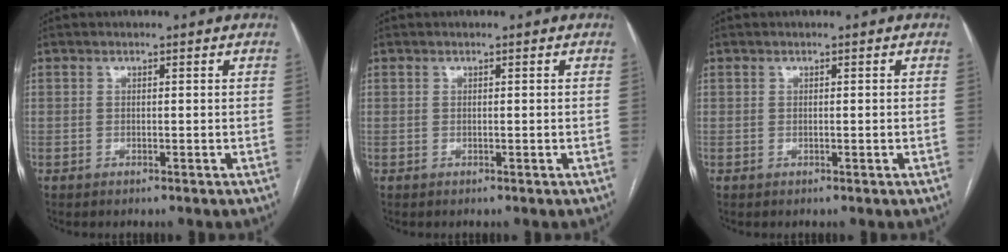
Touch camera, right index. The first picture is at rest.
{"total": 0.0}
{"total": 0.0}